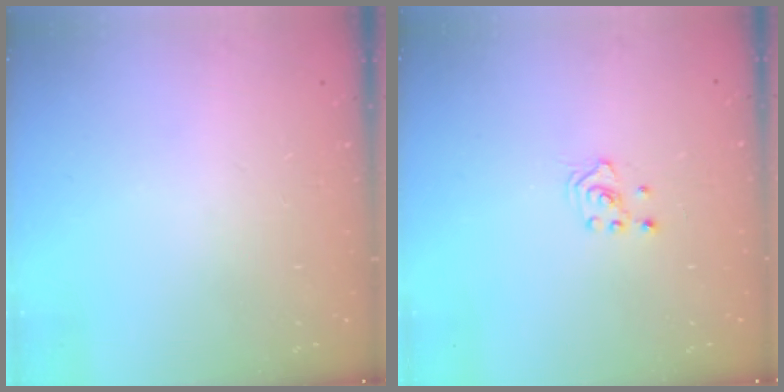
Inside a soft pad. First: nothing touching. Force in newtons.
{"total": 2.0, "press": 2.0, "slide": 0.3}